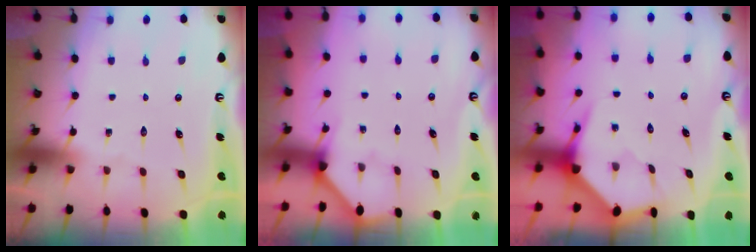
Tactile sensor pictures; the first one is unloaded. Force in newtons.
{"total": 2.6, "press": 2.6, "slide": 0.3}
{"total": 3.9, "press": 3.9, "slide": 0.5}